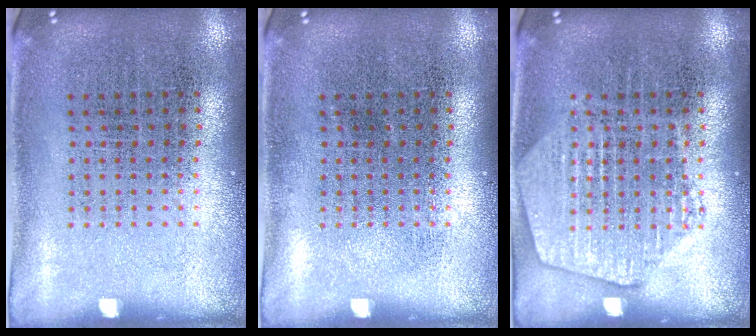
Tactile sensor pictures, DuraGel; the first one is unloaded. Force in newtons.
{"total": 0.0}
{"total": 2.4, "press": 2.4, "slide": 0.3}